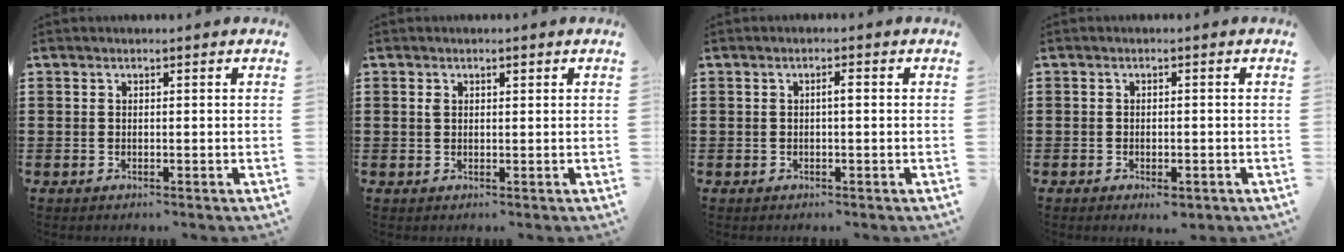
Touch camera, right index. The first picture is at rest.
{"total": 1.3, "force": [0.5, 0.6, 1.0], "torque": [-0.021, 0.005, 0.007]}
{"total": 1.2, "force": [-0.1, 0.2, 1.2], "torque": [-0.022, 0.001, -0.002]}
{"total": 1.6, "force": [-1.1, 0.5, 0.9], "torque": [-0.019, -0.003, -0.021]}